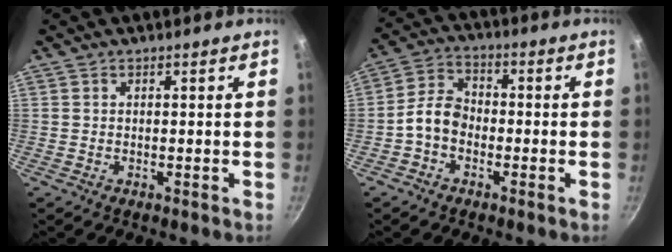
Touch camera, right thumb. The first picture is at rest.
{"total": 6.1, "force": [-2.0, 4.3, 3.8], "torque": [-0.060, 0.031, -0.053]}